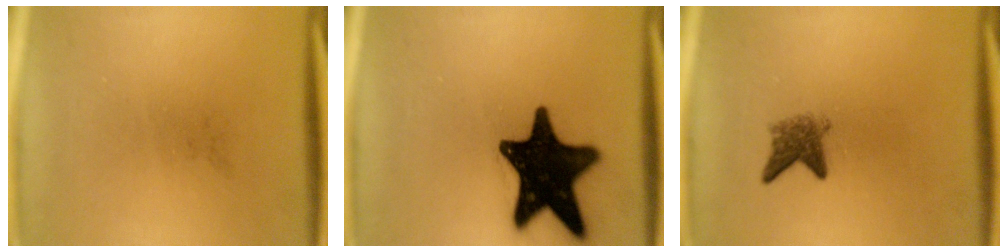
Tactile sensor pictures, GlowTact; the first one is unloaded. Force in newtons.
{"total": 18.8}
{"total": 3.1}